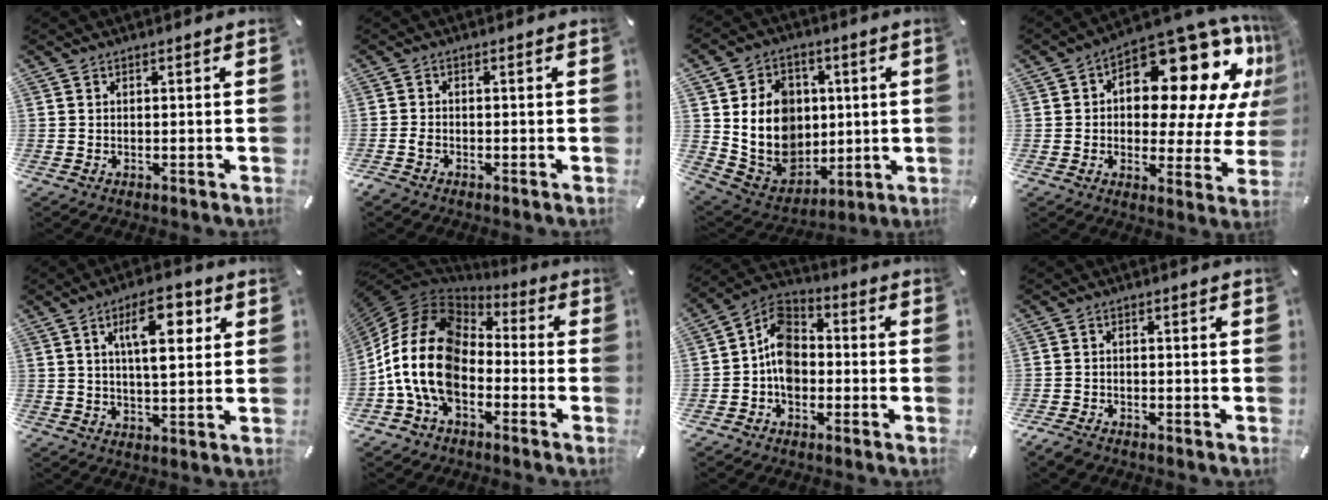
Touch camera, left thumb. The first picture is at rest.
{"total": 1.6, "force": [-1.1, 0.9, 0.6], "torque": [-0.013, 0.005, -0.022]}
{"total": 15.5, "force": [2.2, 13.9, 6.7], "torque": [-0.132, -0.011, 0.058]}
{"total": 19.8, "force": [9.5, 10.3, 14.0], "torque": [-0.174, -0.089, 0.154]}
{"total": 11.6, "force": [4.5, 5.0, 9.5], "torque": [-0.143, -0.006, 0.070]}
{"total": 17.6, "force": [-4.3, 12.0, 12.2], "torque": [-0.279, 0.016, -0.085]}
{"total": 8.5, "force": [-2.2, 6.7, 4.7], "torque": [-0.109, 0.017, -0.045]}
{"total": 2.6, "force": [-2.2, 1.3, 0.6], "torque": [-0.024, 0.007, -0.046]}